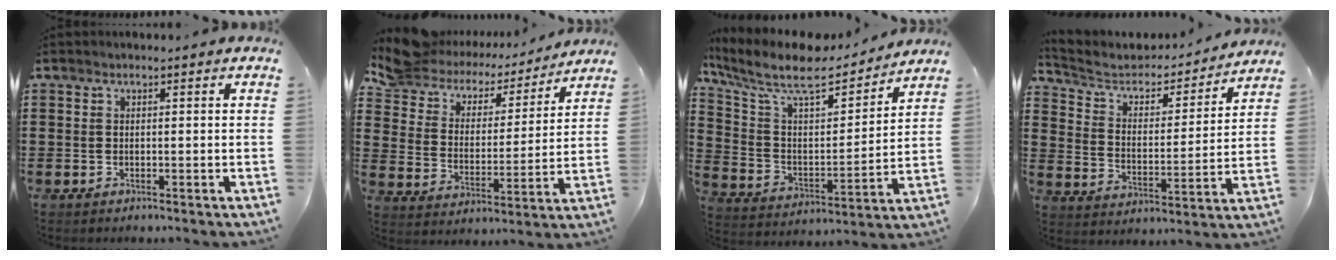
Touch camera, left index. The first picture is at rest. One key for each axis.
{"total": 7.2, "fx": 6.5, "fy": 2.6, "fz": 1.4, "tx": -0.068, "ty": -0.040, "tz": 0.113}
{"total": 11.1, "fx": 9.1, "fy": 2.7, "fz": 5.7, "tx": -0.149, "ty": -0.053, "tz": 0.155}
{"total": 5.2, "fx": 4.5, "fy": 2.1, "fz": 1.5, "tx": -0.057, "ty": -0.031, "tz": 0.072}